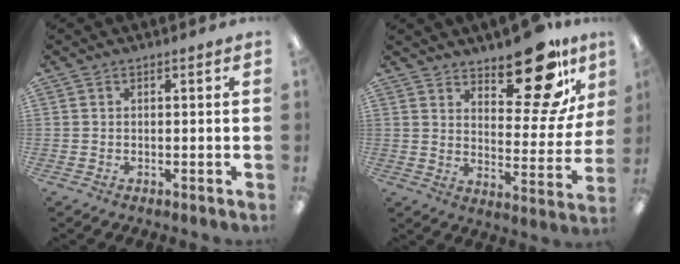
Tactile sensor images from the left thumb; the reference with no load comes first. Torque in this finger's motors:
{"motor_torque": [0.23, 0.55, -0.20, 0.00, 0.08]}